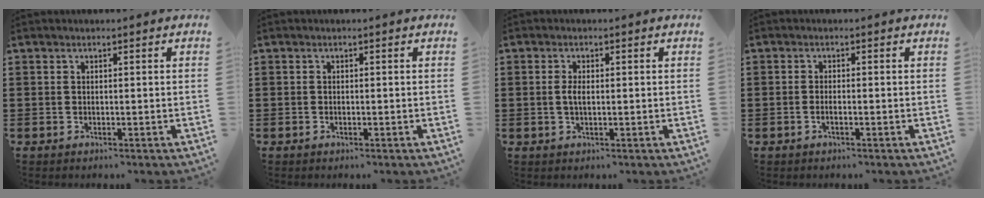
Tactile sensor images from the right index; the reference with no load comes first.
{"total": 0.0}
{"total": 2.2, "force": [0.0, 0.9, 2.0], "torque": [-0.047, -0.002, -0.003]}
{"total": 0.9, "force": [-0.4, 0.1, 0.8], "torque": [-0.017, -0.007, -0.005]}